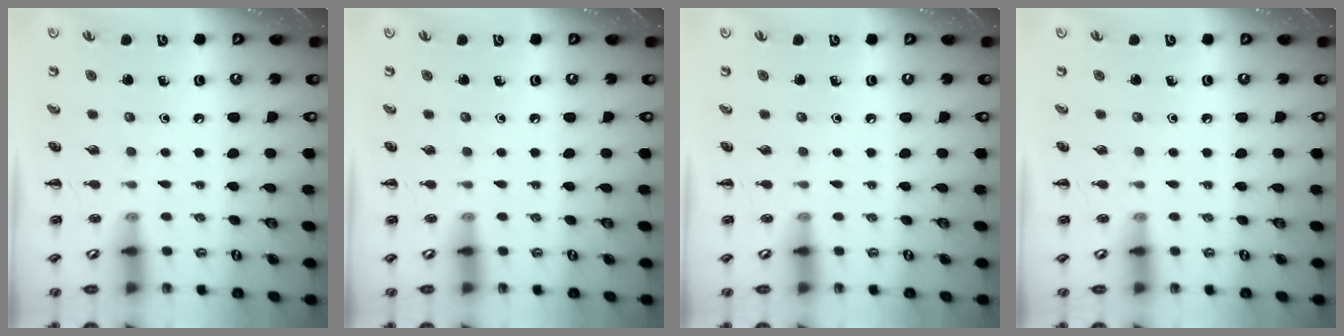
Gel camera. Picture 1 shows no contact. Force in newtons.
{"total": 0.0}
{"total": 0.0}
{"total": 0.0}